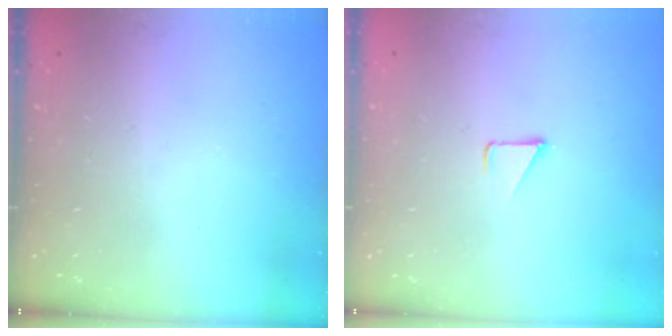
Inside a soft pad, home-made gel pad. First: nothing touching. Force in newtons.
{"total": 1.8, "press": 1.7, "slide": 0.1}